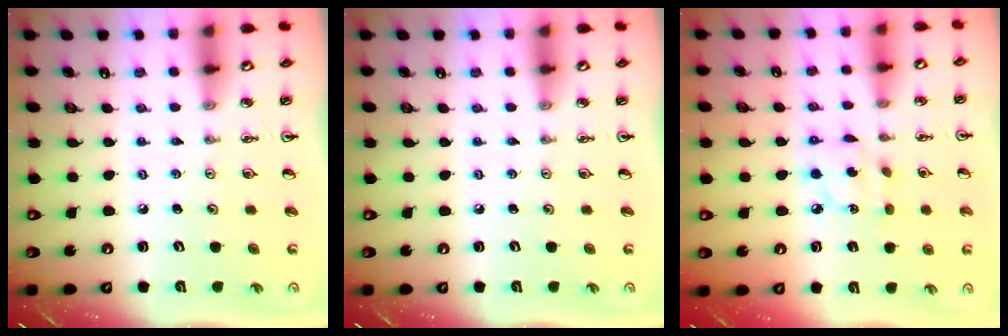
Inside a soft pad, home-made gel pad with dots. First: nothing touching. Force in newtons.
{"total": 0.0}
{"total": 6.8, "press": 6.8, "slide": 0.1}